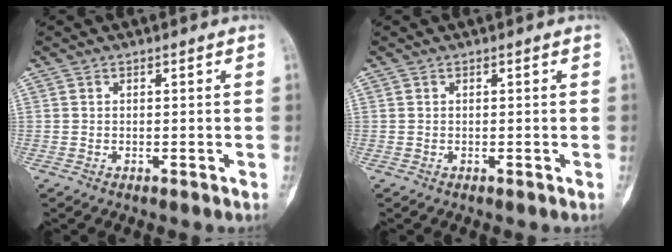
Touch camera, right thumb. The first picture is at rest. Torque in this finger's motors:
{"motor_torque": [0.00, 0.00, 0.11, 0.09, 0.07]}